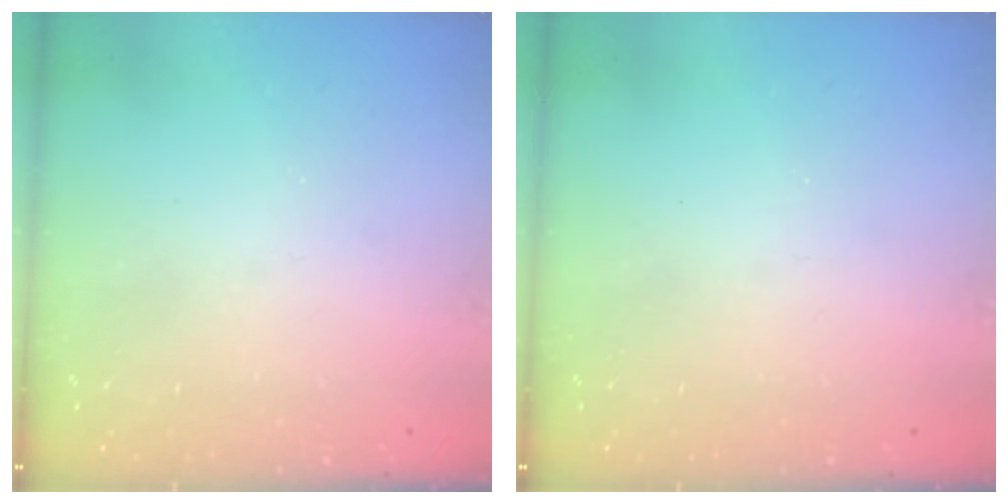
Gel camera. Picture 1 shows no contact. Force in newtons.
{"total": 0.0}